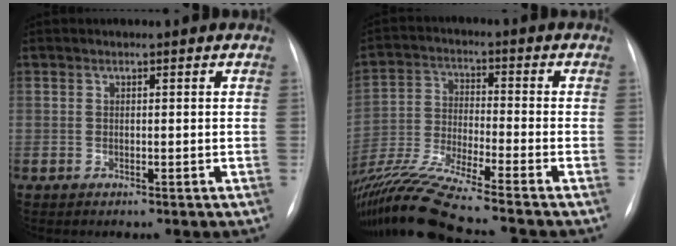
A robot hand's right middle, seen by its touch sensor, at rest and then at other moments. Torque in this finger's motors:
{"motor_torque": [-0.01, -0.13, 0.65, 0.21]}